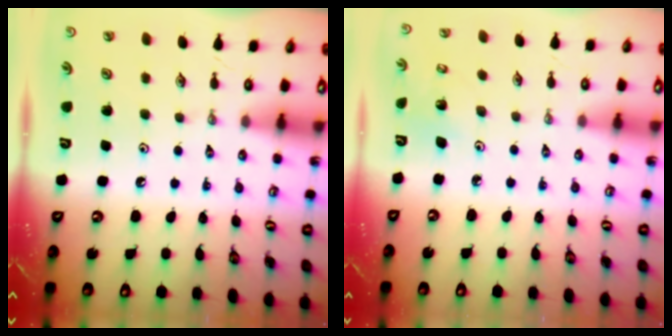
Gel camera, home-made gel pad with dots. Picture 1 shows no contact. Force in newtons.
{"total": 2.0, "press": 2.0, "slide": 0.1}